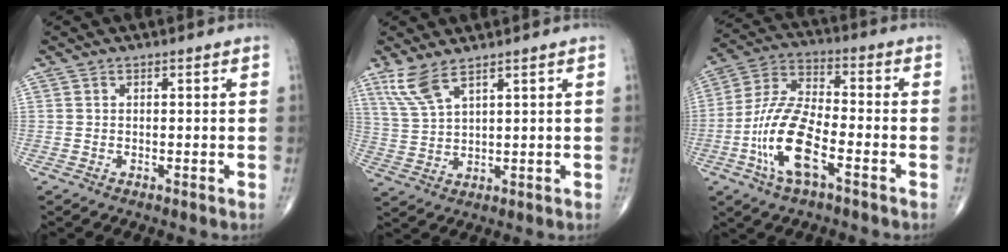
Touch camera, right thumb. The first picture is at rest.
{"total": 6.1, "force": [4.3, 1.4, 4.2], "torque": [-0.098, -0.016, 0.097]}
{"total": 14.1, "force": [-5.2, 5.4, 11.9], "torque": [-0.245, 0.029, -0.103]}